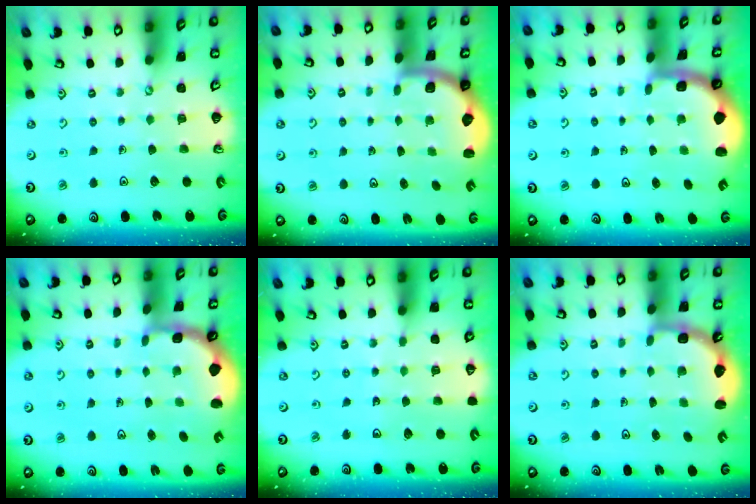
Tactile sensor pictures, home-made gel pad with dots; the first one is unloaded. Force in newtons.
{"total": 1.9, "press": 1.8, "slide": 0.5}
{"total": 1.5, "press": 1.5, "slide": 0.2}
{"total": 1.8, "press": 1.7, "slide": 0.4}
{"total": 3.7, "press": 2.8, "slide": 2.3}
{"total": 3.3, "press": 2.3, "slide": 2.4}